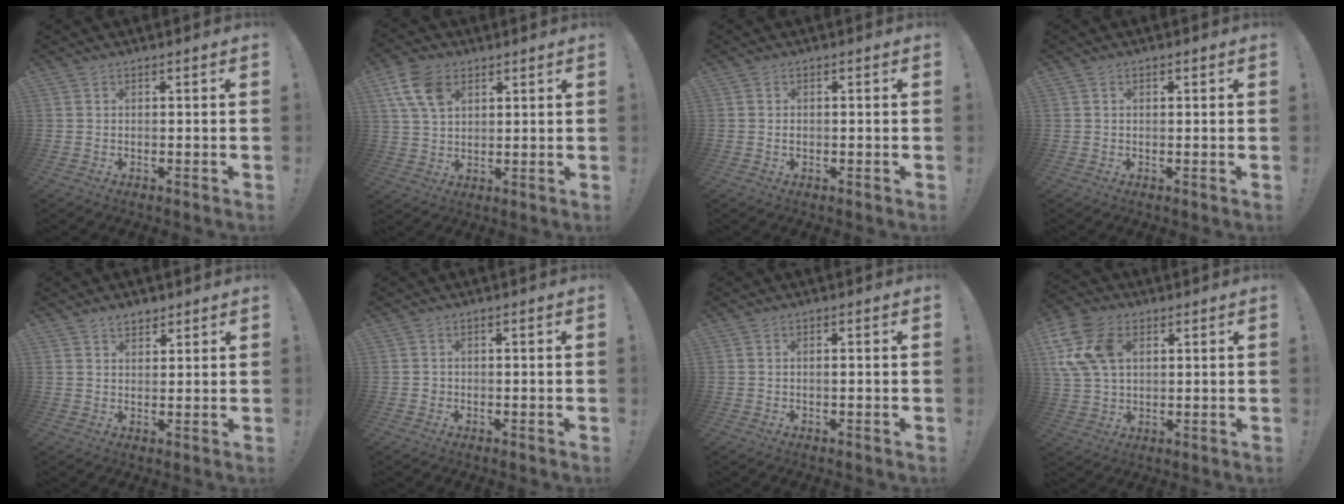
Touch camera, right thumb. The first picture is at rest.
{"total": 11.4, "force": [5.1, 7.8, 6.5], "torque": [-0.128, -0.009, 0.099]}
{"total": 0.5, "force": [-0.3, 0.4, 0.3], "torque": [-0.011, 0.004, -0.004]}
{"total": 0.7, "force": [0.3, 0.5, 0.5], "torque": [-0.002, -0.002, 0.003]}
{"total": 3.4, "force": [2.8, 1.8, 0.9], "torque": [-0.007, -0.017, 0.050]}
{"total": 1.2, "force": [-0.3, 1.1, 0.3], "torque": [-0.012, 0.006, -0.005]}
{"total": 0.8, "force": [-0.4, 0.0, 0.7], "torque": [-0.010, 0.000, -0.008]}
{"total": 14.7, "force": [4.3, 10.0, 9.8], "torque": [-0.200, 0.000, 0.087]}